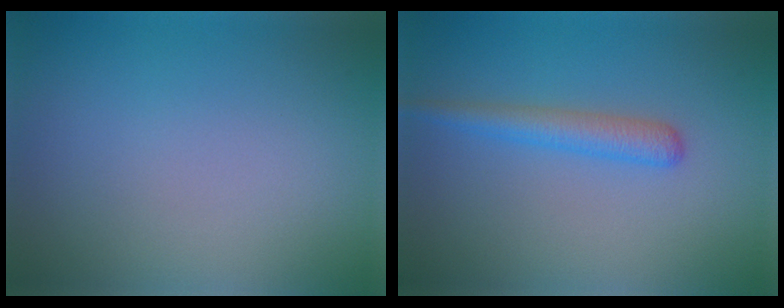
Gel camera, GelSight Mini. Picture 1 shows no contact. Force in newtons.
{"total": 2.5, "press": 2.5, "slide": 0.1}